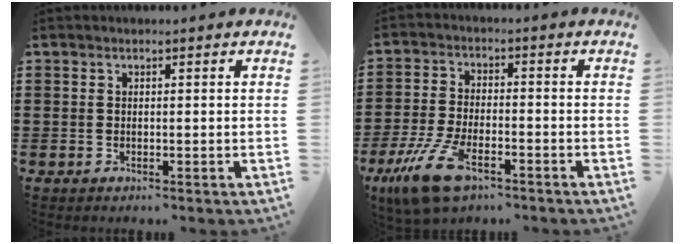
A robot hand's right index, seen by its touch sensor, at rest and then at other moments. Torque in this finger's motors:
{"motor_torque": [1.16, -0.98, 0.50, 0.20]}